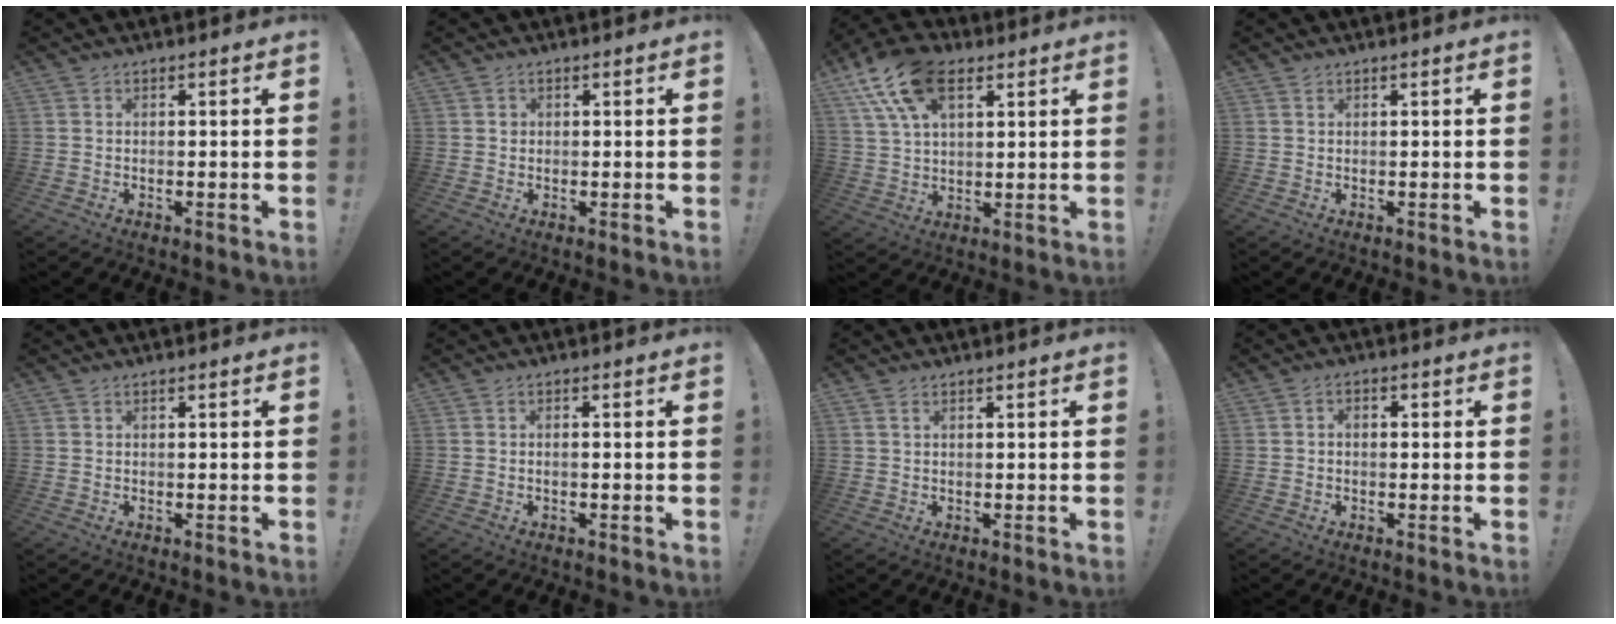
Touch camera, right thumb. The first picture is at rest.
{"total": 0.8, "force": [0.0, 0.8, 0.1], "torque": [-0.001, 0.003, -0.001]}
{"total": 15.0, "force": [7.6, 8.3, 9.8], "torque": [-0.188, -0.017, 0.138]}
{"total": 0.6, "force": [0.4, 0.3, 0.1], "torque": [0.000, -0.002, 0.009]}
{"total": 0.0}
{"total": 0.8, "force": [-0.4, 0.1, 0.6], "torque": [-0.017, 0.003, -0.007]}
{"total": 1.1, "force": [0.6, 0.4, 0.8], "torque": [-0.026, 0.004, 0.013]}
{"total": 2.1, "force": [-1.1, 1.3, 1.2], "torque": [-0.024, 0.012, -0.020]}